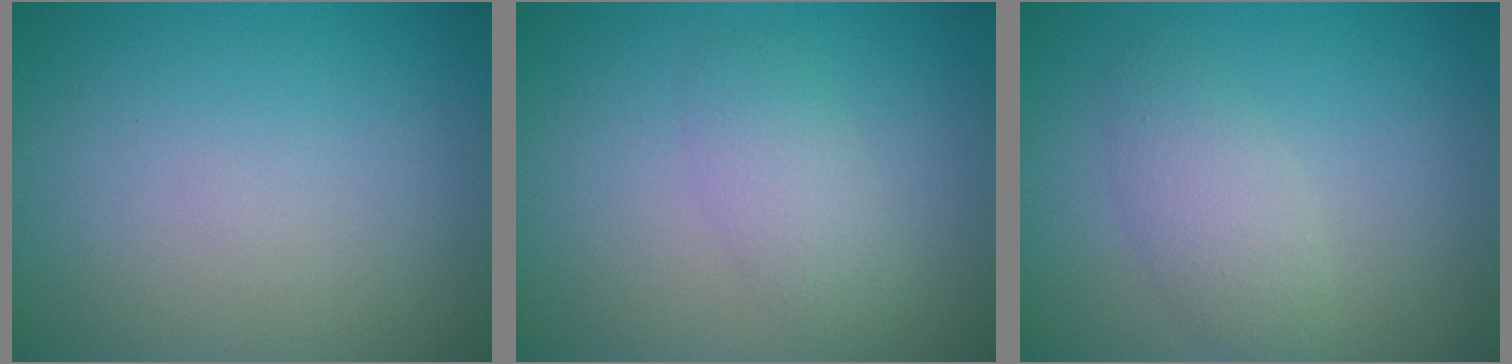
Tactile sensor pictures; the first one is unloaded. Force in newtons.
{"total": 2.2, "press": 2.2, "slide": 0.0}
{"total": 2.7, "press": 2.7, "slide": 0.1}